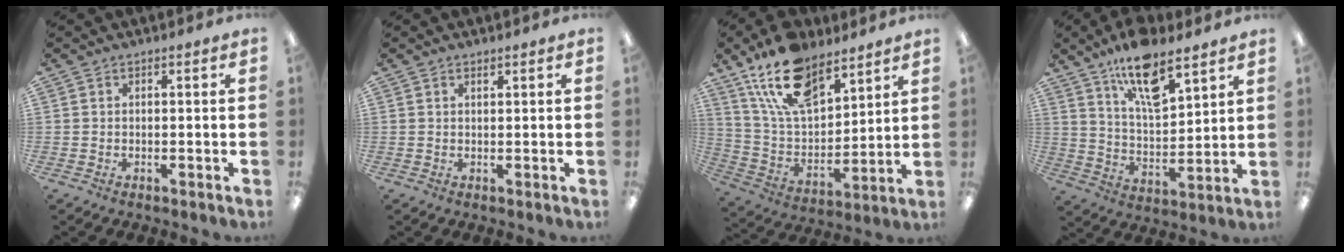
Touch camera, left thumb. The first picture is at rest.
{"total": 0.8, "force": [0.8, 0.2, 0.3], "torque": [-0.007, 0.000, 0.015]}
{"total": 17.9, "force": [12.4, 9.0, 9.3], "torque": [-0.186, -0.055, 0.229]}
{"total": 14.4, "force": [10.2, 5.3, 8.7], "torque": [-0.144, -0.049, 0.176]}